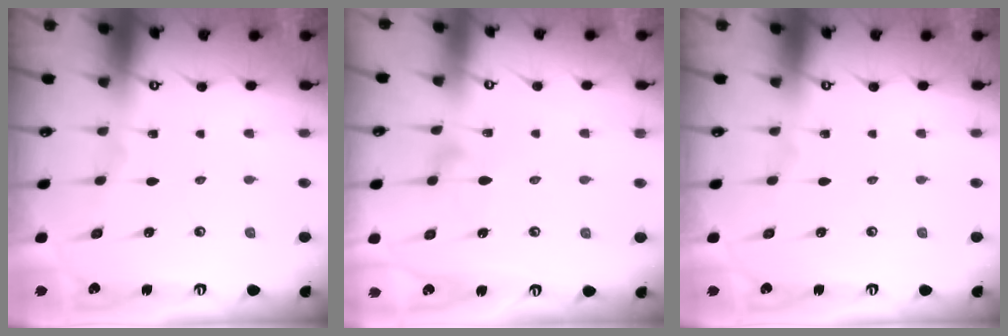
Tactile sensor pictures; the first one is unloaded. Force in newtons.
{"total": 6.6, "press": 6.6, "slide": 0.3}
{"total": 0.0}